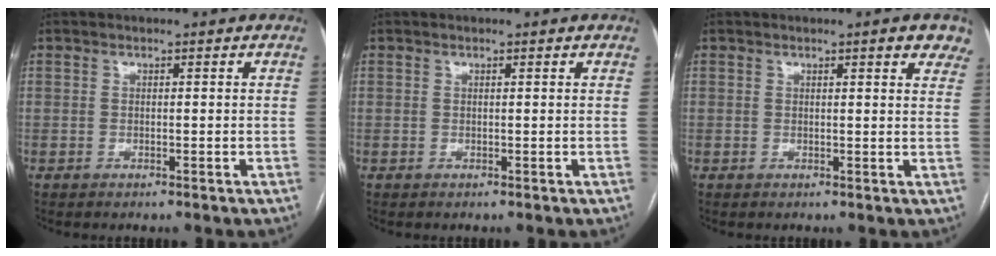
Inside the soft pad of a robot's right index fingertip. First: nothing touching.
{"total": 0.6, "force": [0.5, 0.1, 0.3], "torque": [-0.008, 0.001, 0.000]}
{"total": 4.5, "force": [3.3, 0.8, 2.9], "torque": [-0.023, -0.005, 0.024]}